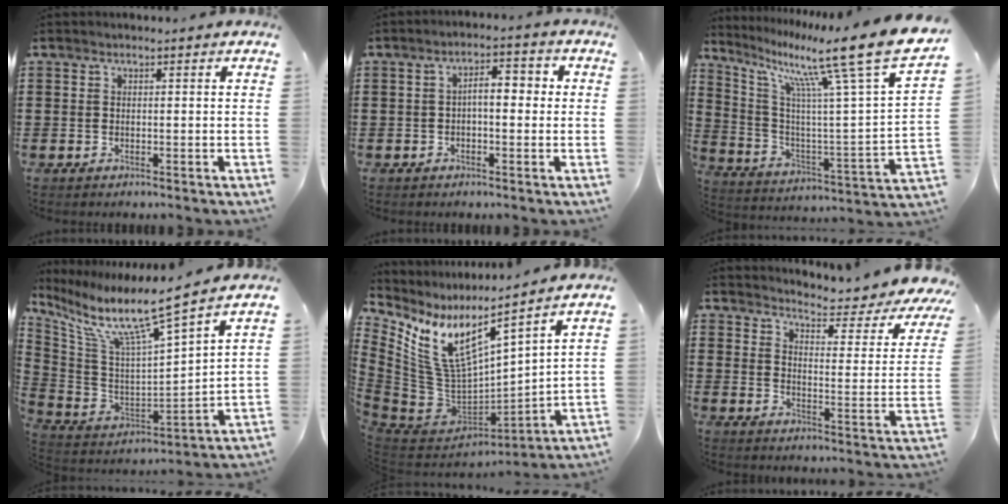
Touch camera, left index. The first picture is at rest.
{"total": 4.1, "force": [-0.3, 1.6, 3.8], "torque": [-0.074, 0.011, -0.011]}
{"total": 16.1, "force": [11.4, 0.8, 11.4], "torque": [-0.221, -0.078, 0.169]}
{"total": 10.0, "force": [7.3, 0.2, 6.8], "torque": [-0.161, -0.063, 0.113]}
{"total": 9.3, "force": [5.7, 3.4, 6.5], "torque": [-0.158, -0.059, 0.099]}
{"total": 4.3, "force": [4.0, 0.1, 1.7], "torque": [-0.041, -0.041, 0.056]}